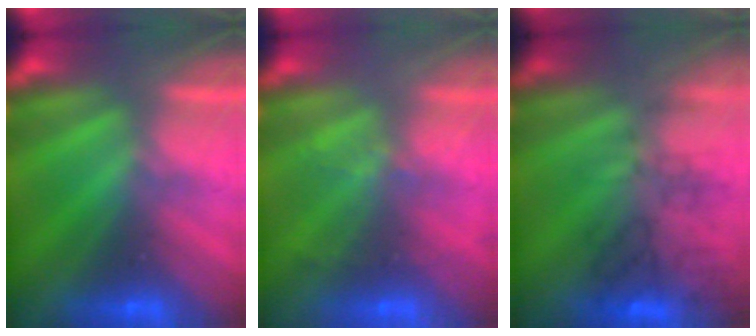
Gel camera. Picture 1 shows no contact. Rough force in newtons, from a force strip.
{"total": 2.3}
{"total": 4.5}